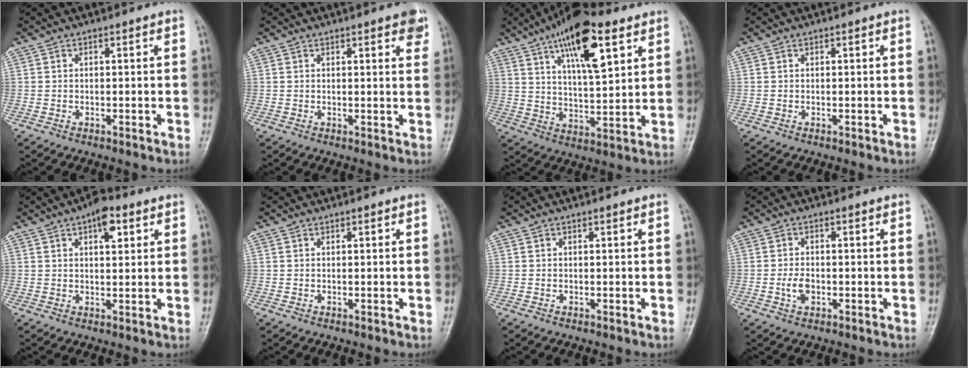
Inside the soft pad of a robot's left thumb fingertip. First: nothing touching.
{"total": 4.0, "force": [2.3, 1.2, 3.0], "torque": [-0.024, -0.005, 0.023]}
{"total": 15.8, "force": [8.2, 5.4, 12.4], "torque": [-0.182, -0.027, 0.138]}
{"total": 0.0}
{"total": 5.6, "force": [2.7, 2.5, 4.2], "torque": [-0.046, -0.005, 0.034]}
{"total": 0.0}
{"total": 0.0}
{"total": 3.3, "force": [-0.9, 2.1, 2.4], "torque": [-0.041, 0.007, -0.017]}